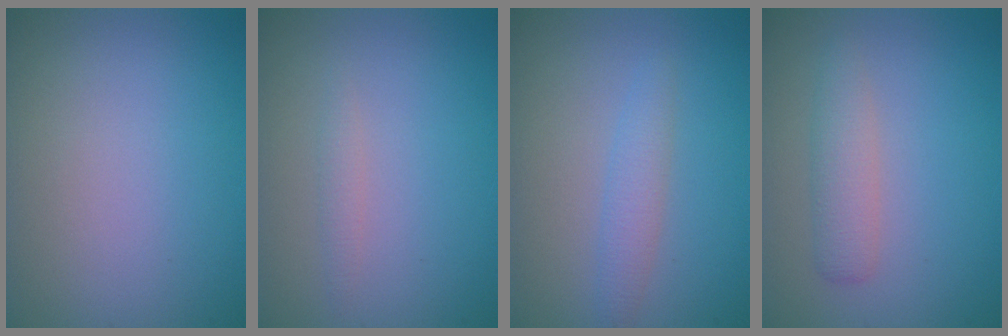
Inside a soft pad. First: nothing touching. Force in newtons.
{"total": 0.8, "press": 0.8, "slide": 0.1}
{"total": 1.9, "press": 1.9, "slide": 0.0}
{"total": 2.2, "press": 2.2, "slide": 0.0}